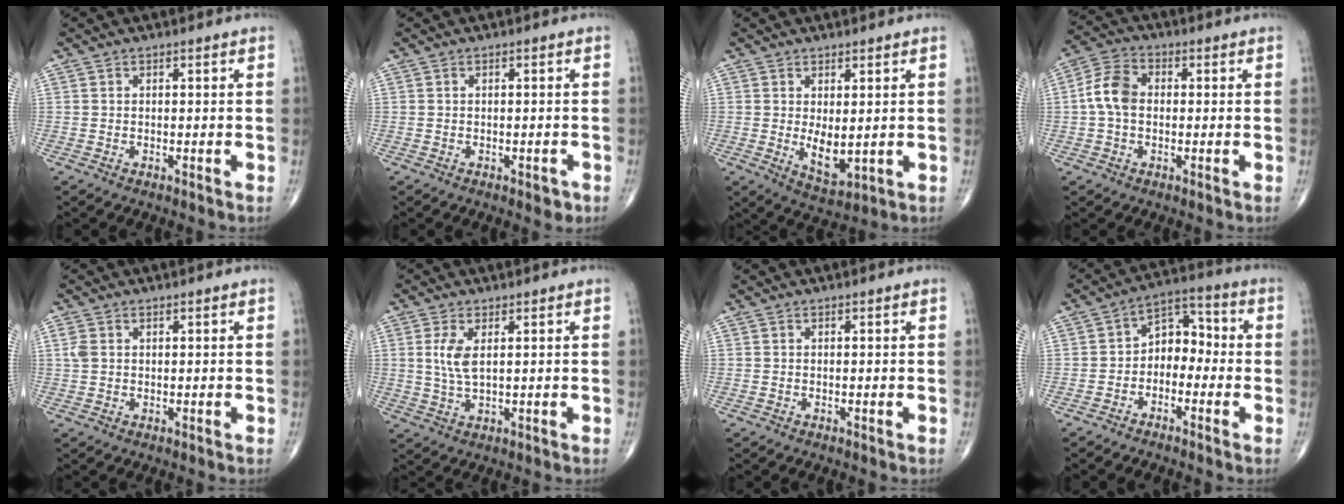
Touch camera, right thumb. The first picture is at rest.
{"total": 2.0, "force": [-1.0, 1.0, 1.4], "torque": [-0.011, 0.002, -0.011]}
{"total": 5.8, "force": [0.1, 2.7, 5.1], "torque": [-0.072, -0.018, 0.015]}
{"total": 7.3, "force": [-0.1, 5.0, 5.2], "torque": [-0.102, 0.023, -0.011]}
{"total": 2.1, "force": [0.5, 1.5, 1.4], "torque": [-0.042, 0.007, 0.013]}
{"total": 4.8, "force": [1.2, 1.9, 4.2], "torque": [-0.096, -0.007, 0.029]}
{"total": 0.0}
{"total": 7.4, "force": [-1.7, 5.3, 4.9], "torque": [-0.046, 0.044, -0.046]}